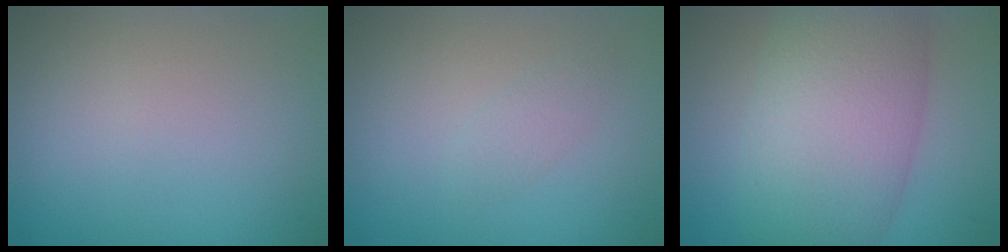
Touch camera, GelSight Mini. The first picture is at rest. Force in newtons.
{"total": 1.0, "press": 1.0, "slide": 0.1}
{"total": 10.3, "press": 10.3, "slide": 0.2}